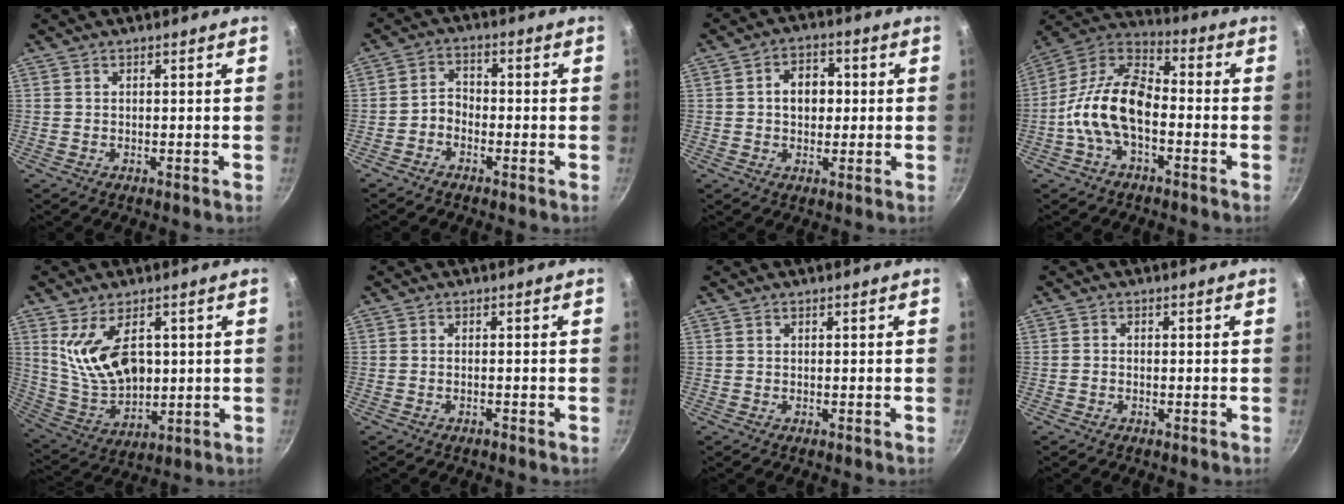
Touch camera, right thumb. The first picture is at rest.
{"total": 3.3, "force": [-1.9, 2.2, 1.5], "torque": [-0.020, 0.030, -0.043]}
{"total": 6.6, "force": [0.5, 4.9, 4.3], "torque": [-0.035, 0.012, 0.001]}
{"total": 14.3, "force": [-3.6, 7.8, 11.4], "torque": [-0.199, 0.051, -0.087]}
{"total": 13.5, "force": [3.6, 7.8, 10.4], "torque": [-0.166, -0.030, 0.086]}
{"total": 0.8, "force": [-0.7, 0.1, 0.5], "torque": [-0.014, 0.008, -0.012]}
{"total": 0.0}
{"total": 0.8, "force": [-0.4, 0.5, 0.4], "torque": [-0.010, 0.004, -0.011]}